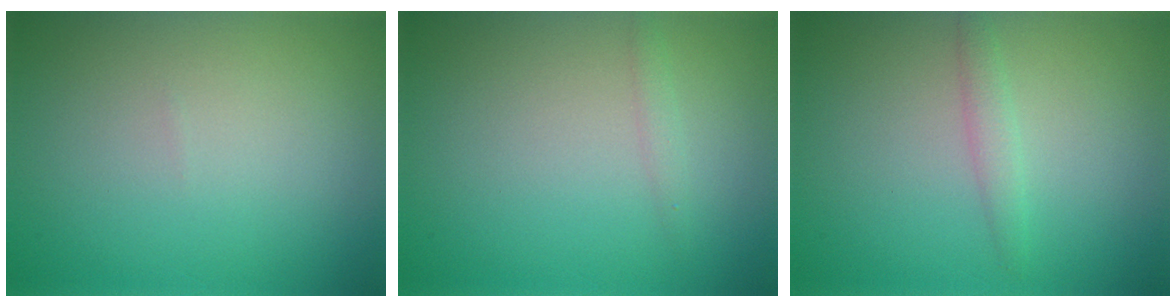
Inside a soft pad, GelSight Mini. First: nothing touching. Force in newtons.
{"total": 0.8, "press": 0.8, "slide": 0.0}
{"total": 1.4, "press": 1.4, "slide": 0.0}